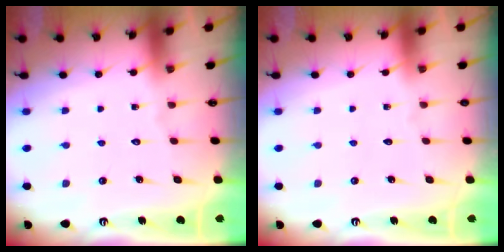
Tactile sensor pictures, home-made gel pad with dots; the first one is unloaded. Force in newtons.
{"total": 0.0}